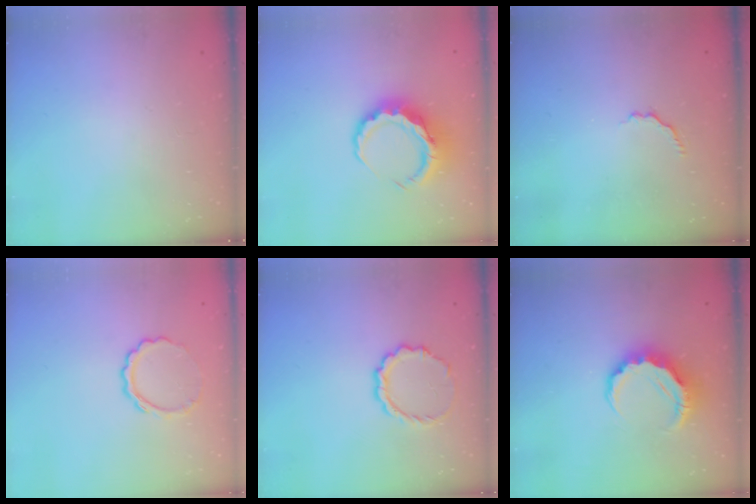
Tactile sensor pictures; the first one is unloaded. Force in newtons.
{"total": 8.4, "press": 8.3, "slide": 1.6}
{"total": 2.5, "press": 2.3, "slide": 1.0}
{"total": 6.6, "press": 6.6, "slide": 0.6}
{"total": 8.2, "press": 7.9, "slide": 1.8}
{"total": 8.1, "press": 7.9, "slide": 1.4}